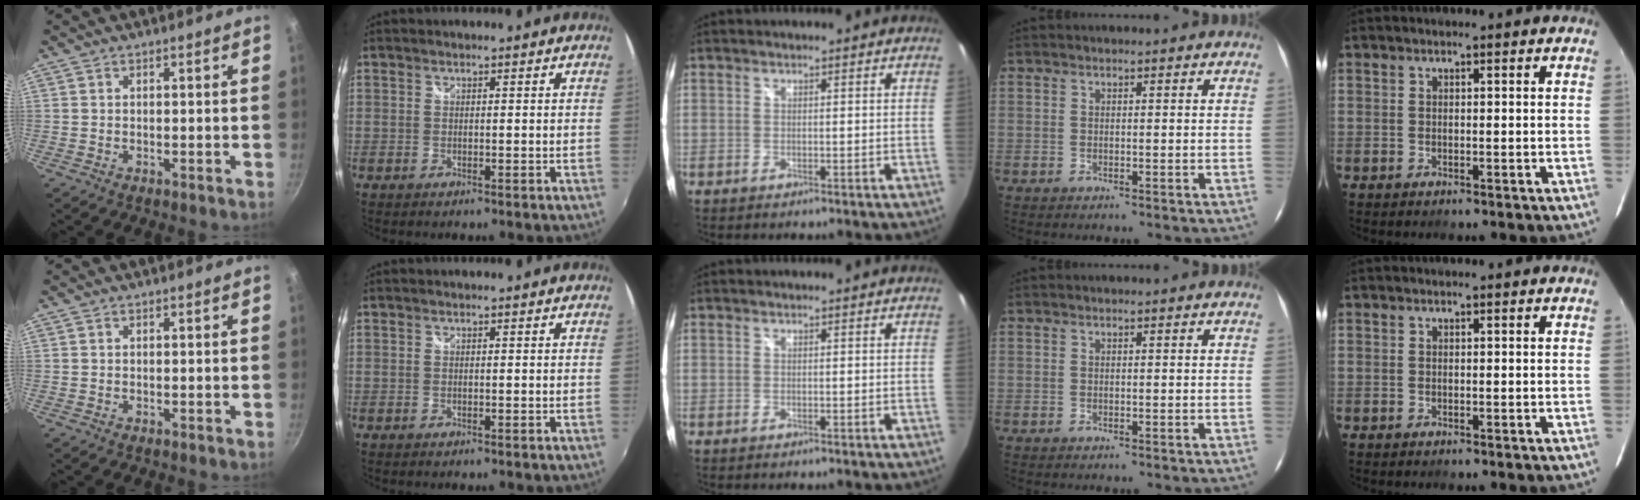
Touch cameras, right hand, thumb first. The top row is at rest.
{}